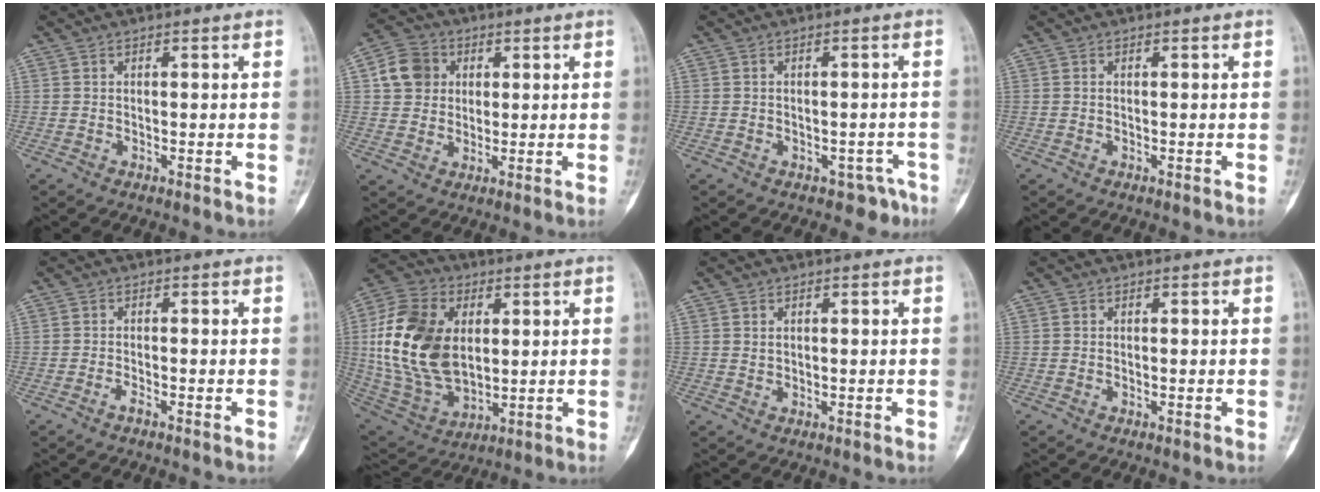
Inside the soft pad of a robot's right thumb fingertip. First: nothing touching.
{"total": 8.0, "force": [1.9, 7.0, 3.2], "torque": [-0.032, 0.002, 0.028]}
{"total": 3.9, "force": [-2.2, 3.0, 1.0], "torque": [0.009, 0.028, -0.021]}
{"total": 0.0}
{"total": 1.1, "force": [-0.9, 0.4, 0.5], "torque": [-0.010, 0.003, -0.018]}
{"total": 21.6, "force": [2.7, 14.3, 16.0], "torque": [-0.307, -0.012, 0.060]}
{"total": 1.2, "force": [0.3, 1.0, 0.6], "torque": [-0.002, -0.002, 0.008]}
{"total": 0.0}